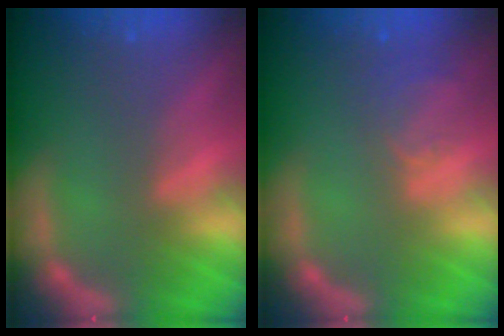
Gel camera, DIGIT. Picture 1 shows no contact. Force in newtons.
{"total": 2.5}